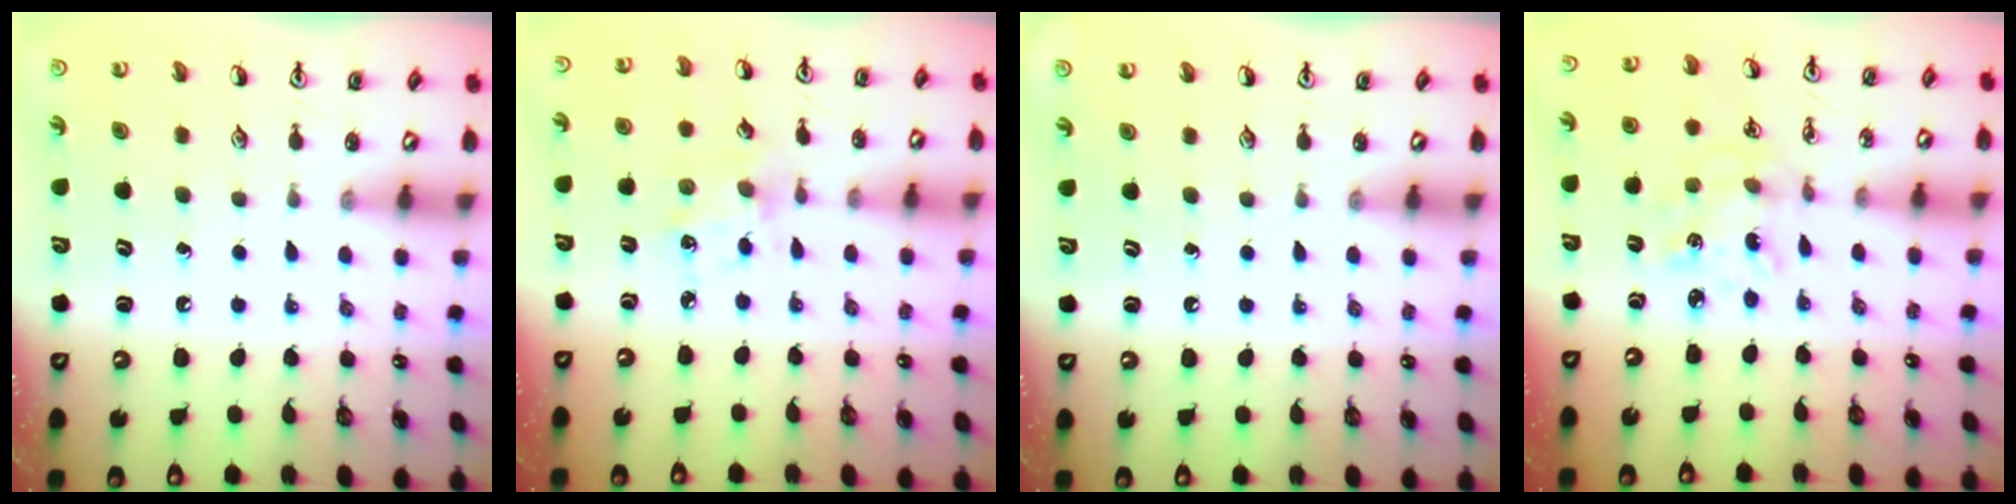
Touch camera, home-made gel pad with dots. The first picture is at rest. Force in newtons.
{"total": 2.8, "press": 2.8, "slide": 0.5}
{"total": 0.0}
{"total": 2.8, "press": 2.8, "slide": 0.2}